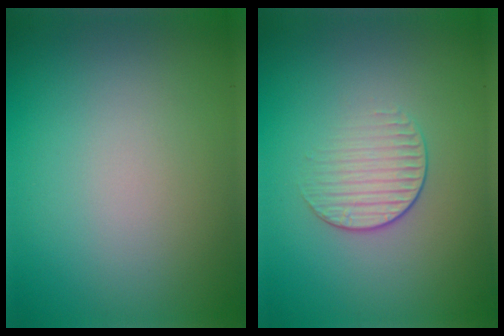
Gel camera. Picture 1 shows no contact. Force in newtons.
{"total": 1.7, "press": 1.1, "slide": 1.3}